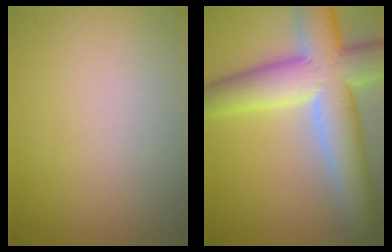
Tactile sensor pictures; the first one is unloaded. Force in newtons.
{"total": 11.0, "press": 11.0, "slide": 0.5}